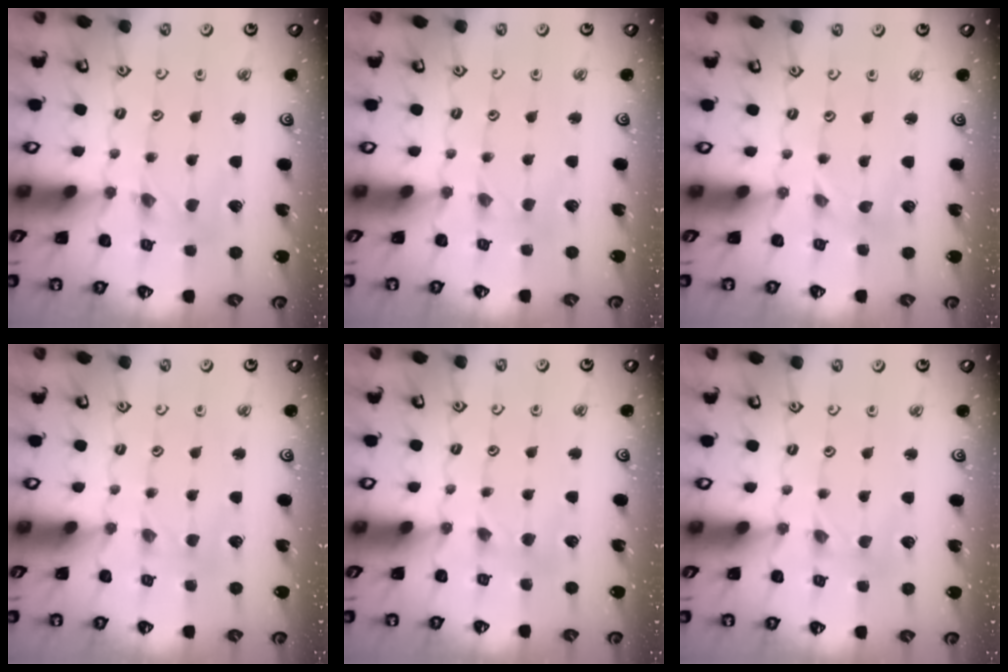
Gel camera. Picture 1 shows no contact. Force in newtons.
{"total": 0.0}
{"total": 0.0}
{"total": 1.3, "press": 1.3, "slide": 0.1}
{"total": 2.5, "press": 2.5, "slide": 0.5}
{"total": 0.0}